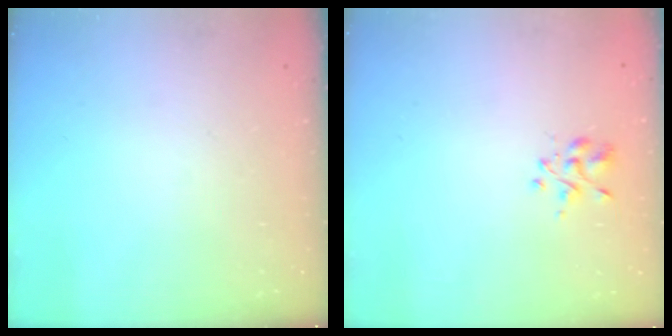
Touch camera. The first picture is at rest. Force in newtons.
{"total": 2.4, "press": 2.2, "slide": 1.0}